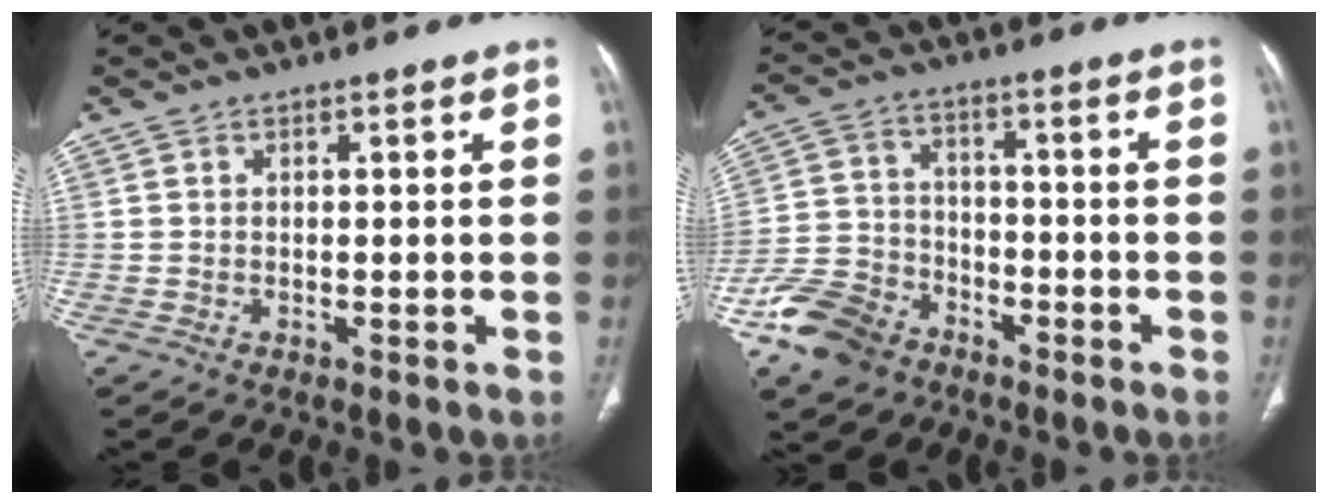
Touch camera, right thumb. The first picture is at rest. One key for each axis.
{"total": 11.4, "fx": -7.2, "fy": 7.8, "fz": 4.3, "tx": -0.074, "ty": 0.039, "tz": -0.138}